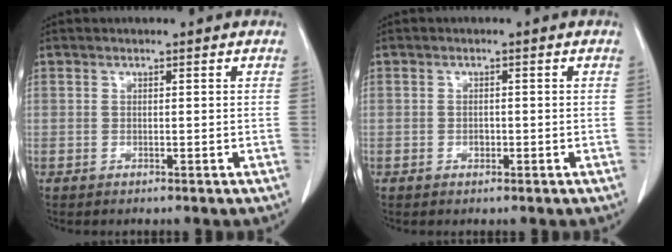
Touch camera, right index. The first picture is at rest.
{"total": 1.0, "force": [-0.3, 0.7, 0.6], "torque": [-0.011, 0.001, -0.004]}